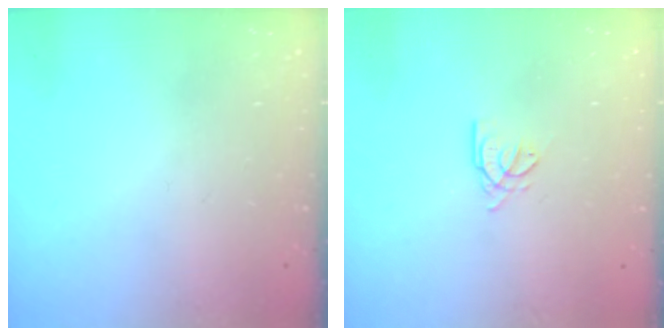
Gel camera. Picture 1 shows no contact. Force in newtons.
{"total": 2.6, "press": 2.6, "slide": 0.1}